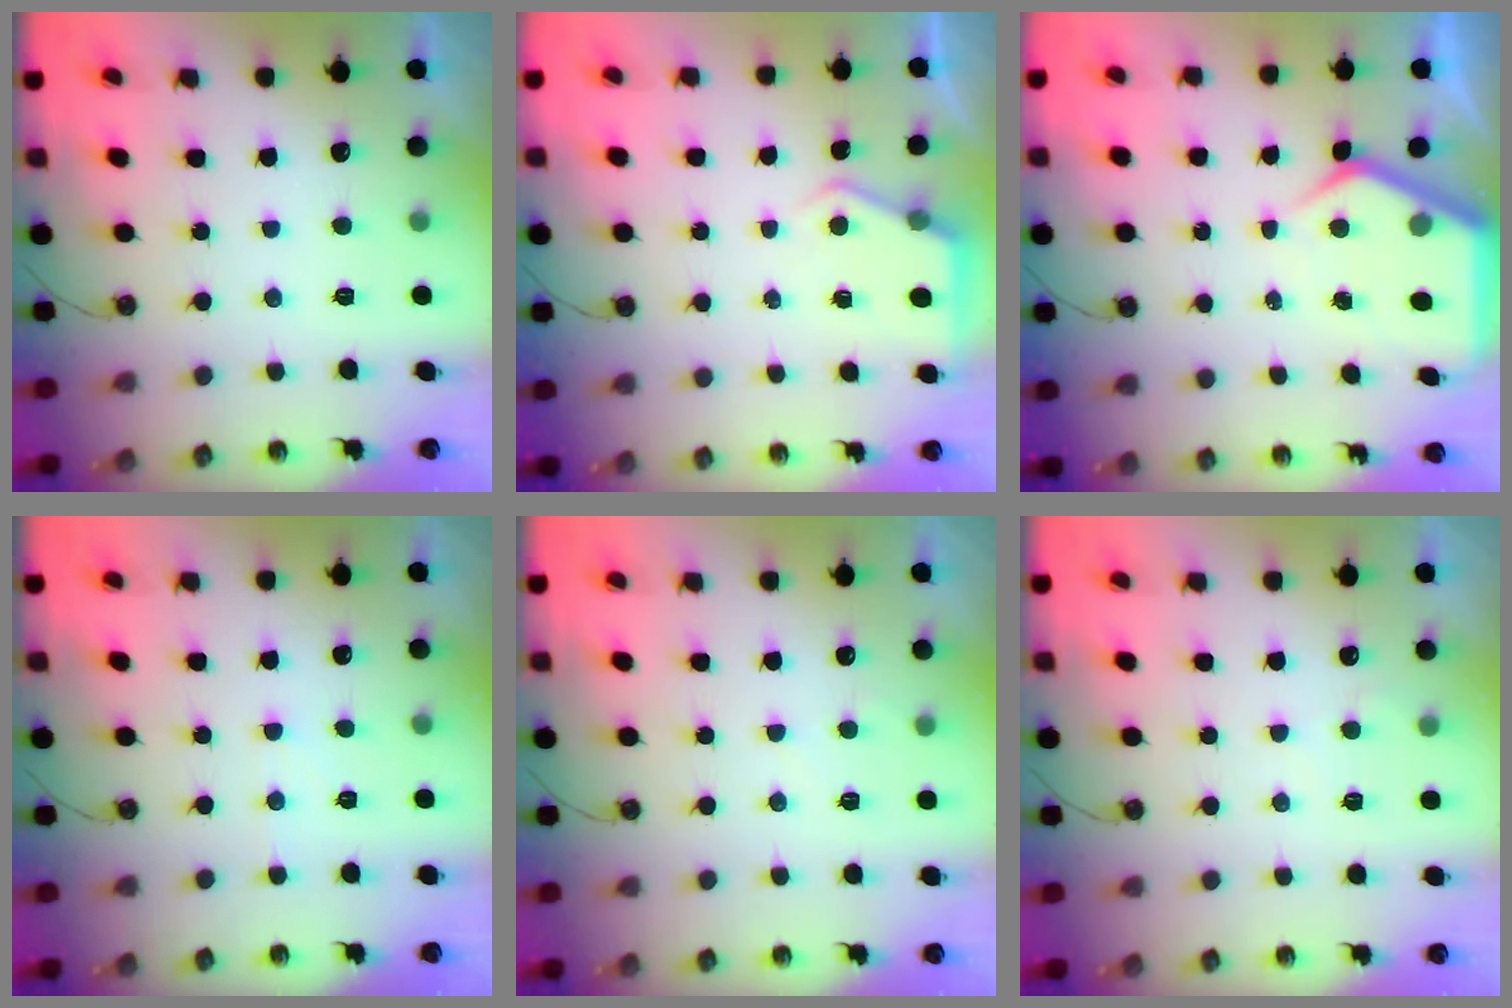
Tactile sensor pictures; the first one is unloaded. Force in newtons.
{"total": 3.3, "press": 3.3, "slide": 0.5}
{"total": 7.0, "press": 7.0, "slide": 0.7}
{"total": 3.4, "press": 3.4, "slide": 0.5}
{"total": 2.9, "press": 2.9, "slide": 0.3}
{"total": 3.3, "press": 3.3, "slide": 0.4}